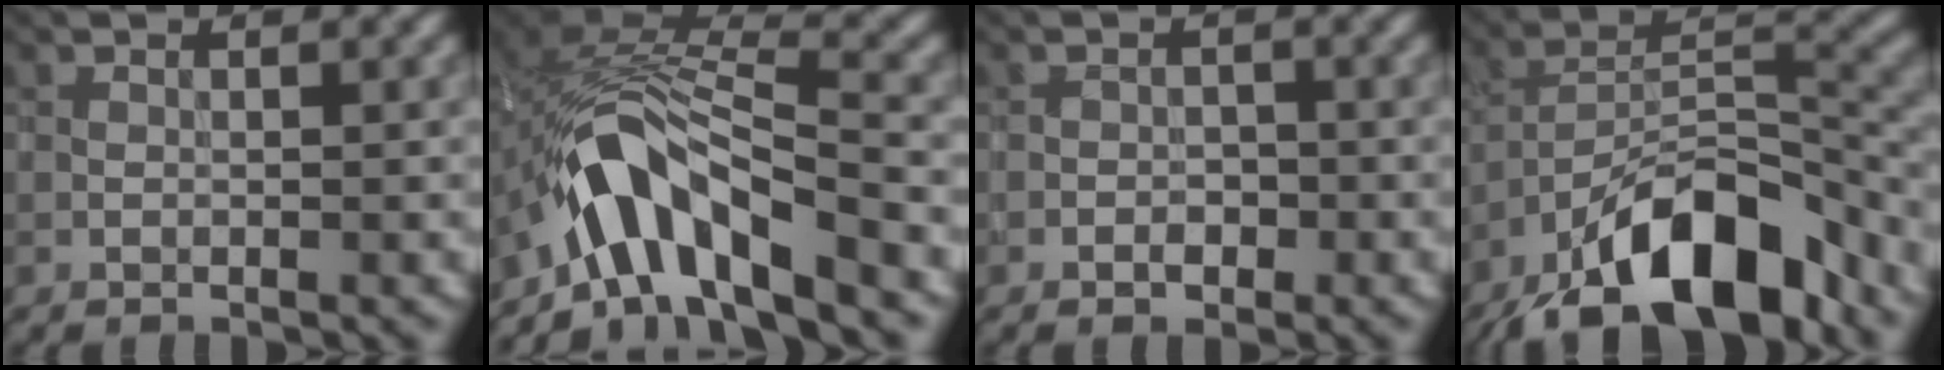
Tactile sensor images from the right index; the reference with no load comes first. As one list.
[{"total": 8.5, "force": [-5.2, 3.0, 6.0], "torque": [-0.093, 0.009, -0.101]}, {"total": 1.2, "force": [-0.6, 0.8, 0.6], "torque": [-0.006, 0.002, -0.012]}, {"total": 13.0, "force": [-9.1, 4.6, 8.0], "torque": [-0.128, 0.008, -0.177]}]